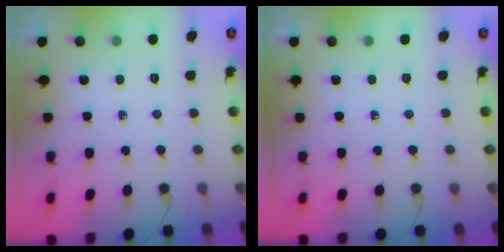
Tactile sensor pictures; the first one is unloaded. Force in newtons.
{"total": 0.0}